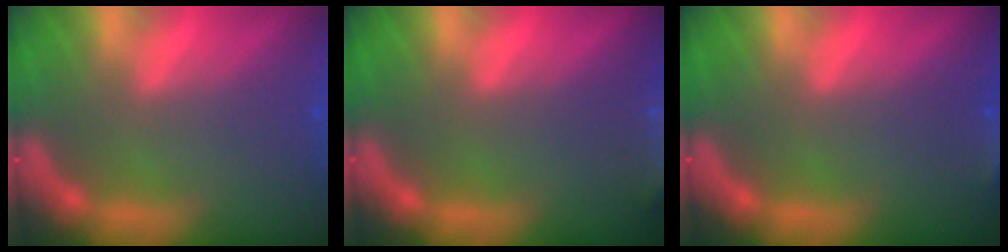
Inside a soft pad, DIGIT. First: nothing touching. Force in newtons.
{"total": 7.9}
{"total": 1.9}